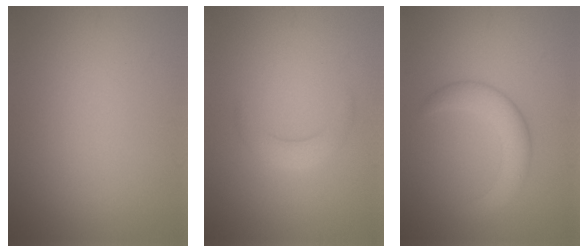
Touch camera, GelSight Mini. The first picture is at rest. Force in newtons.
{"total": 2.0, "press": 2.0, "slide": 0.0}
{"total": 3.9, "press": 3.9, "slide": 0.2}